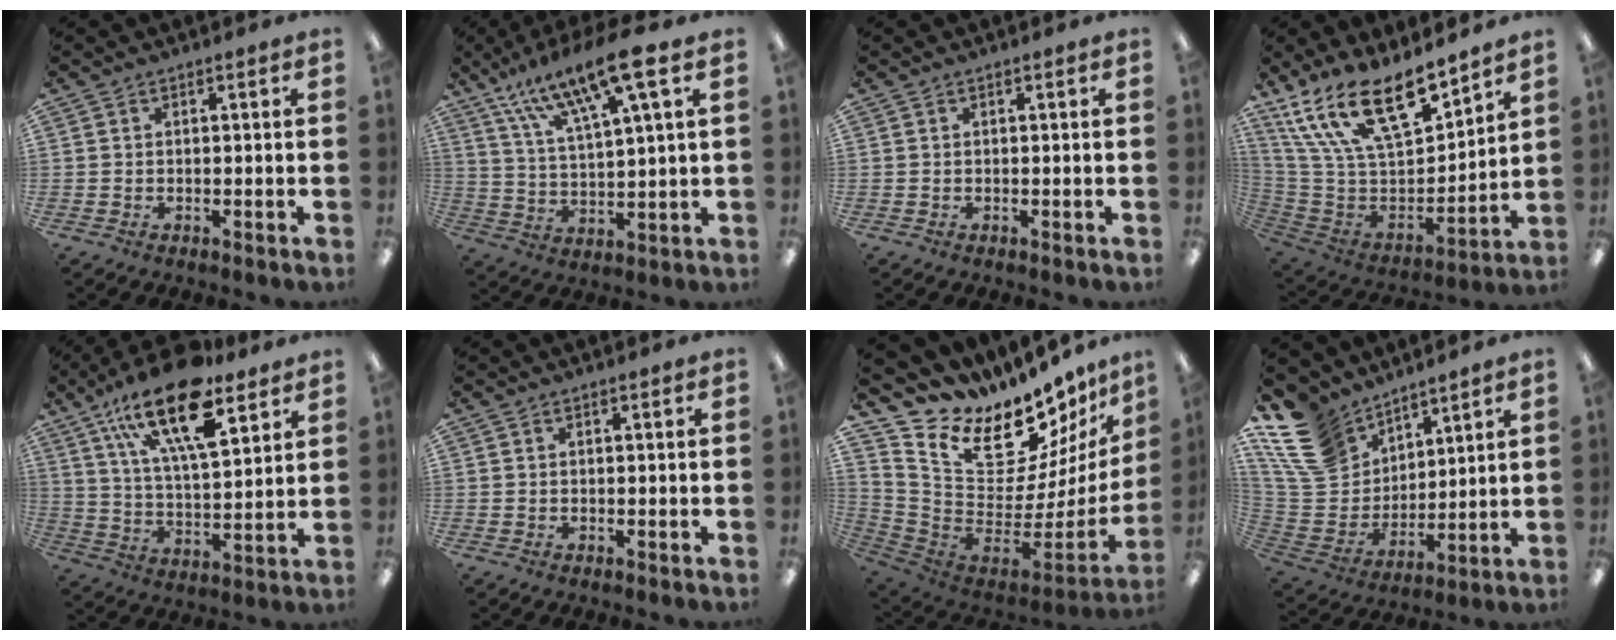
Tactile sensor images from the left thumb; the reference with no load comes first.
{"total": 15.3, "force": [10.9, 3.0, 10.4], "torque": [-0.199, -0.051, 0.183]}
{"total": 0.0}
{"total": 21.2, "force": [15.0, 7.8, 12.8], "torque": [-0.253, -0.105, 0.266]}
{"total": 21.4, "force": [13.2, 8.1, 14.7], "torque": [-0.252, -0.064, 0.224]}
{"total": 0.0}
{"total": 18.1, "force": [14.1, 8.1, 8.0], "torque": [-0.152, -0.127, 0.262]}
{"total": 15.3, "force": [10.6, 9.7, 5.2], "torque": [-0.136, -0.057, 0.210]}